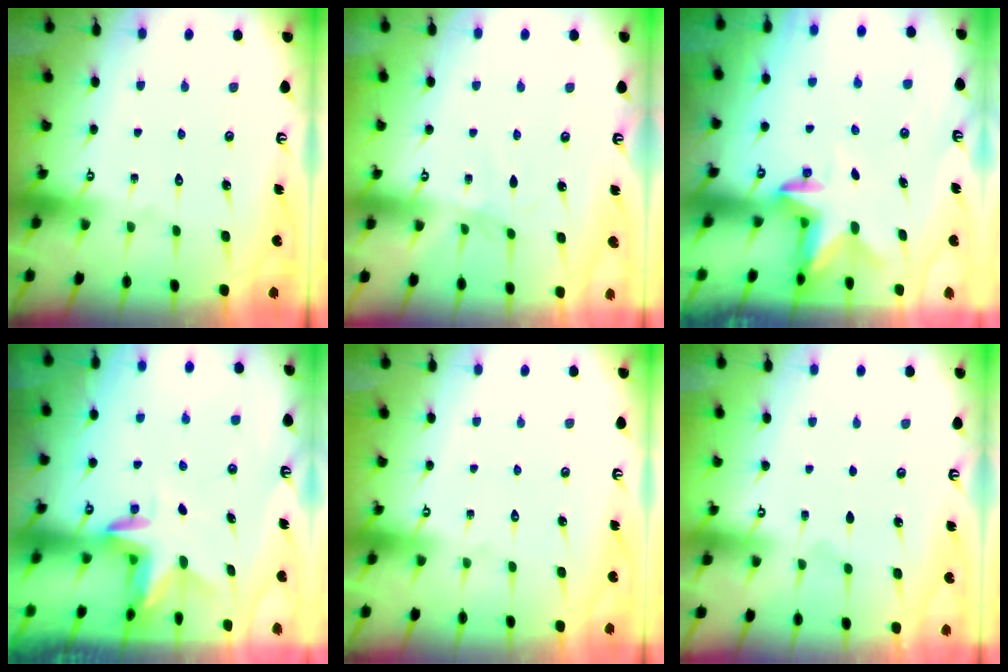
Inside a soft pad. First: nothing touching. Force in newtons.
{"total": 0.6, "press": 0.6, "slide": 0.3}
{"total": 2.7, "press": 2.7, "slide": 0.5}
{"total": 3.0, "press": 3.0, "slide": 0.2}
{"total": 0.0}
{"total": 2.7, "press": 2.3, "slide": 1.6}